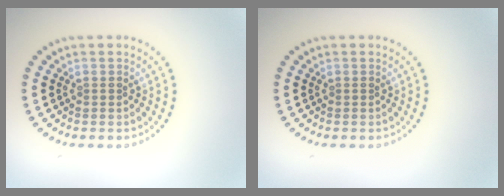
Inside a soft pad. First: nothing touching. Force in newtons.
{"total": 0.0}